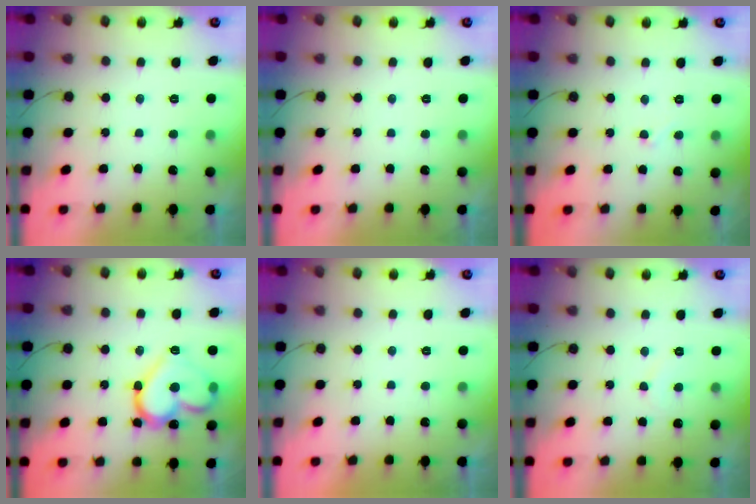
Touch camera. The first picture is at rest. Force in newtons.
{"total": 0.0}
{"total": 2.8, "press": 2.8, "slide": 0.2}
{"total": 18.3, "press": 18.2, "slide": 1.9}
{"total": 1.6, "press": 1.6, "slide": 0.0}
{"total": 4.5, "press": 4.5, "slide": 0.3}